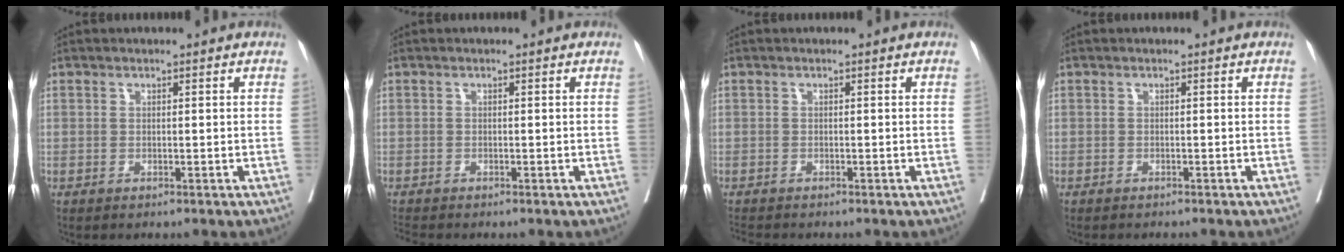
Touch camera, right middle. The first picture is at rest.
{"total": 1.2, "force": [-1.1, -0.4, 0.0], "torque": [-0.012, -0.011, -0.024]}
{"total": 1.7, "force": [-1.7, -0.2, 0.2], "torque": [-0.014, -0.010, -0.031]}
{"total": 2.6, "force": [-2.4, 0.4, 1.0], "torque": [-0.022, -0.007, -0.029]}